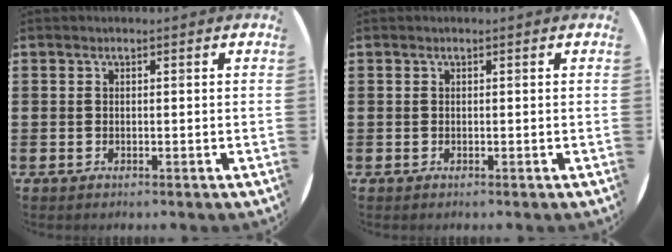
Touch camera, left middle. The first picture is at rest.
{"total": 0.0}